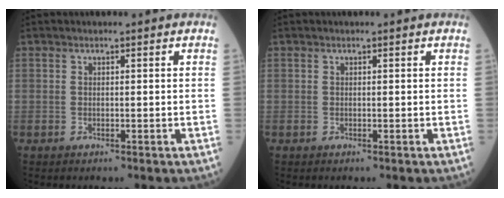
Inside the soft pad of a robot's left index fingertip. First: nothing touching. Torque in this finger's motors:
{"motor_torque": [0.08, 0.08, 0.01, 0.01]}